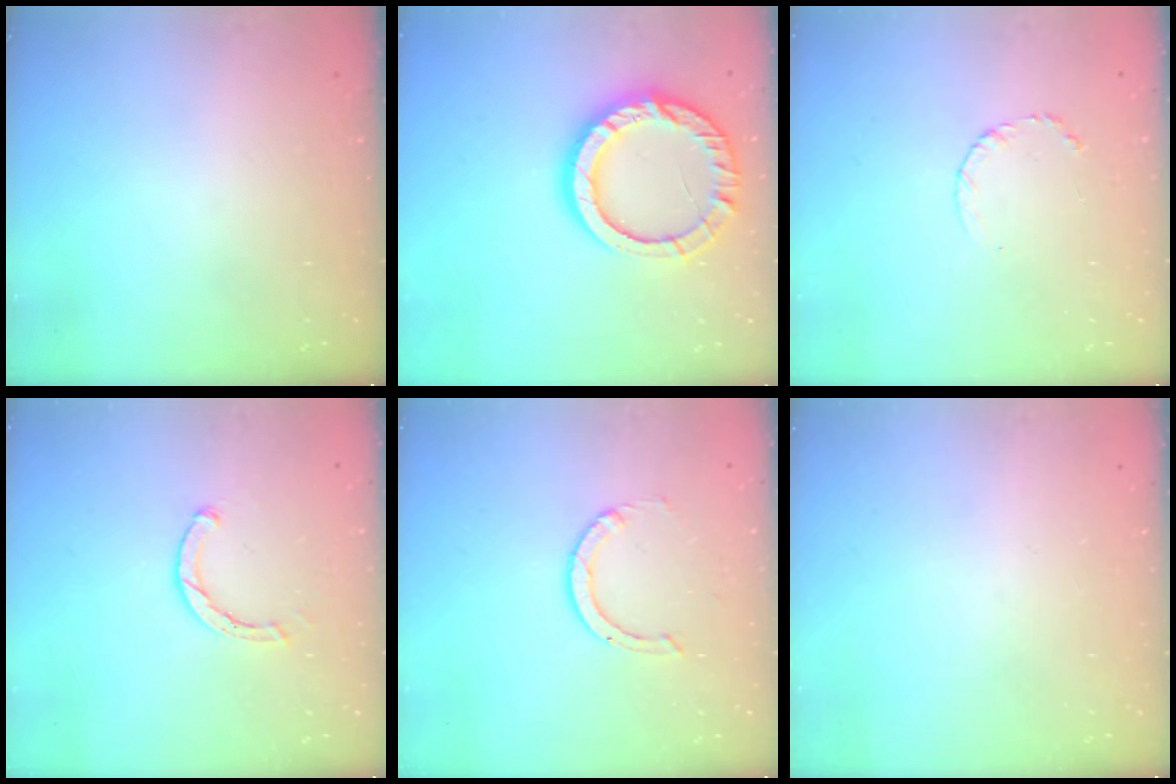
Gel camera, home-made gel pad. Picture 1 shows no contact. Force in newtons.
{"total": 14.7, "press": 14.7, "slide": 1.0}
{"total": 3.3, "press": 3.3, "slide": 0.3}
{"total": 1.6, "press": 1.6, "slide": 0.2}
{"total": 2.8, "press": 2.8, "slide": 0.2}
{"total": 0.0}